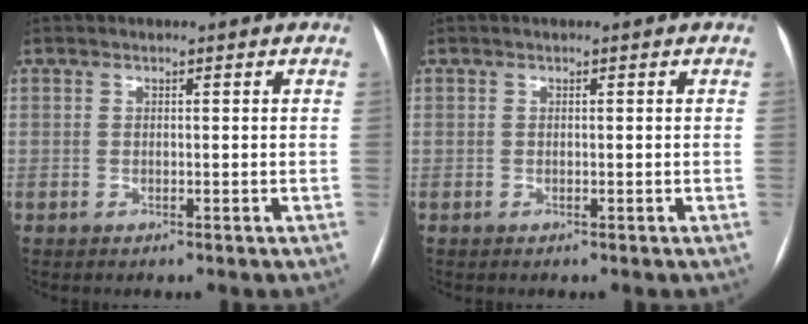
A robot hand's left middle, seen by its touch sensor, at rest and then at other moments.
{"total": 0.0}